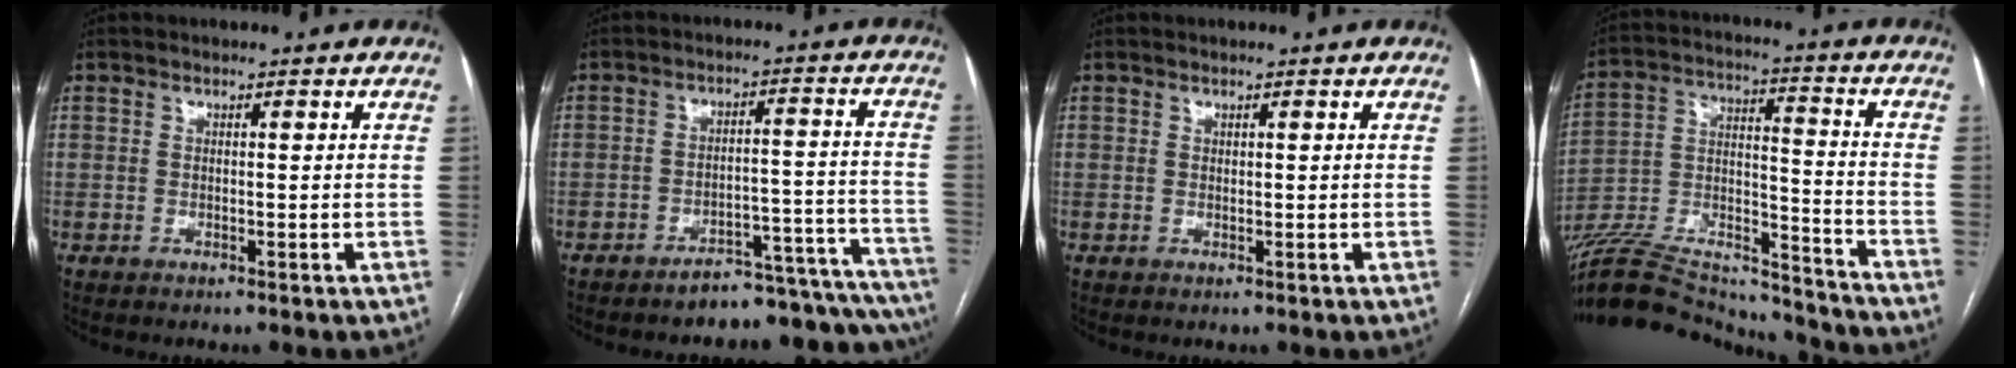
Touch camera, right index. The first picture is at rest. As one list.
[{"total": 15.5, "force": [-14.7, 3.1, 3.8], "torque": [0.010, 0.050, -0.184]}, {"total": 0.0}, {"total": 26.7, "force": [-24.7, 4.9, 8.8], "torque": [-0.190, 0.002, -0.391]}]